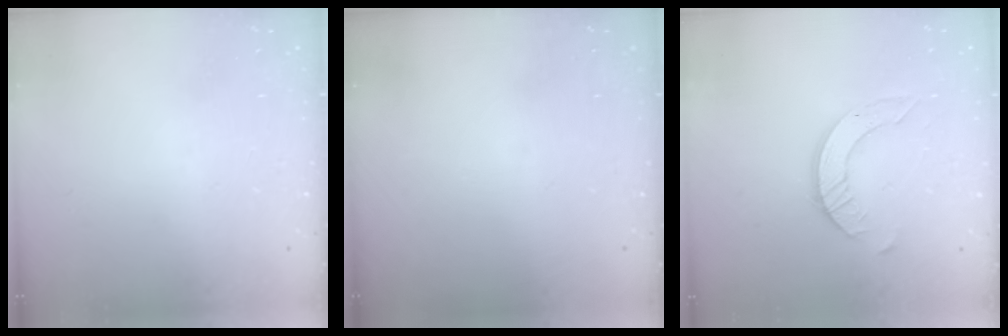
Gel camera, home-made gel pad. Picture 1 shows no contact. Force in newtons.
{"total": 0.0}
{"total": 8.0, "press": 7.9, "slide": 0.8}